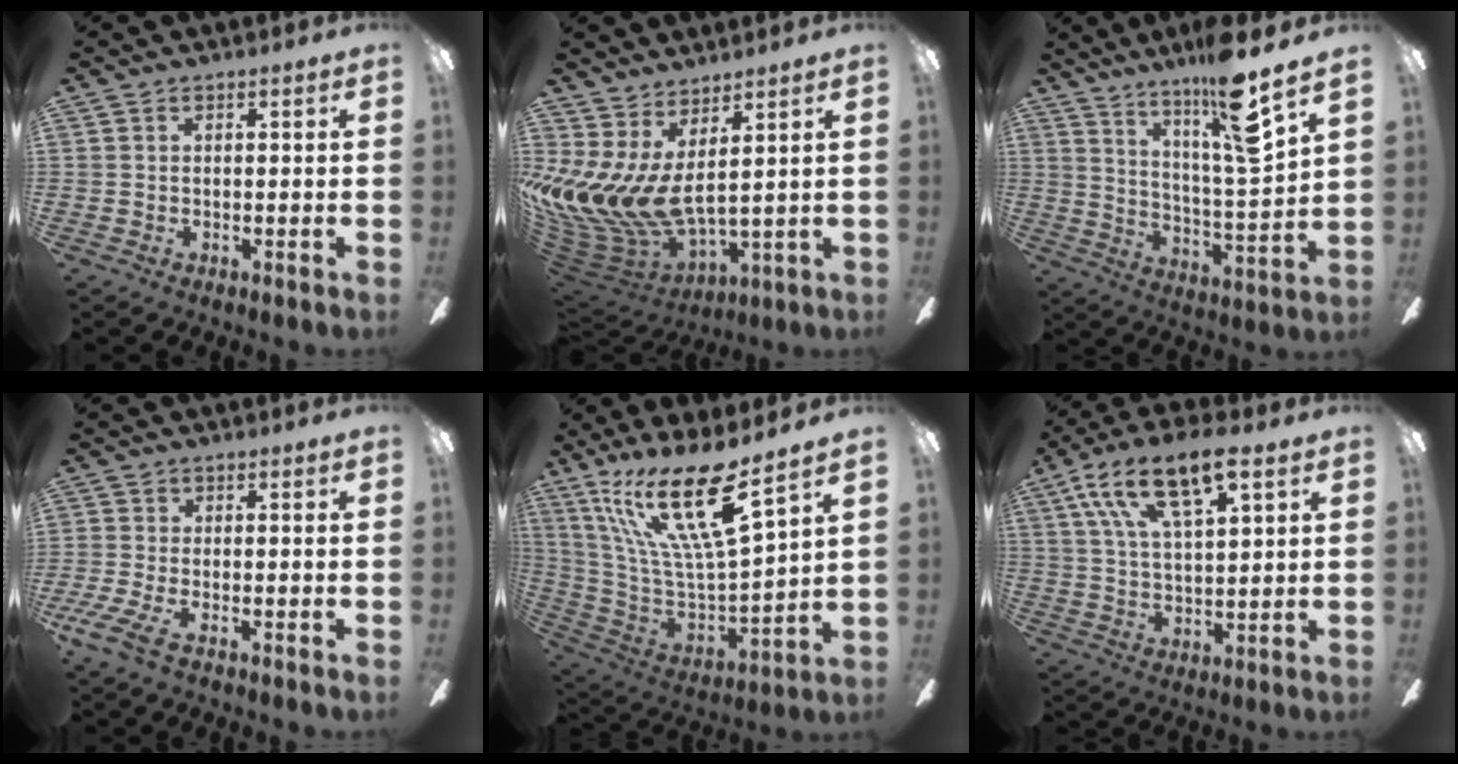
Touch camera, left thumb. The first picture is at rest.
{"total": 11.3, "force": [2.4, 5.5, 9.5], "torque": [-0.235, -0.058, 0.048]}
{"total": 16.8, "force": [11.8, 1.6, 11.8], "torque": [-0.207, -0.066, 0.183]}
{"total": 6.1, "force": [-2.8, 1.6, 5.2], "torque": [-0.114, -0.003, -0.052]}
{"total": 23.2, "force": [14.8, 4.5, 17.2], "torque": [-0.363, -0.097, 0.248]}
{"total": 15.2, "force": [9.5, 5.2, 10.6], "torque": [-0.204, -0.027, 0.166]}